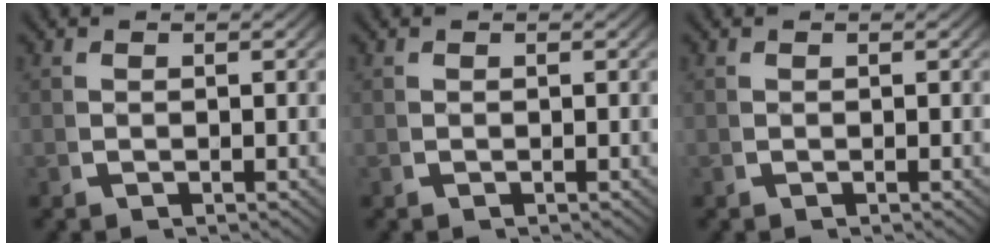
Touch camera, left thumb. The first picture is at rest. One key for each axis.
{"total": 0.0}
{"total": 0.0}